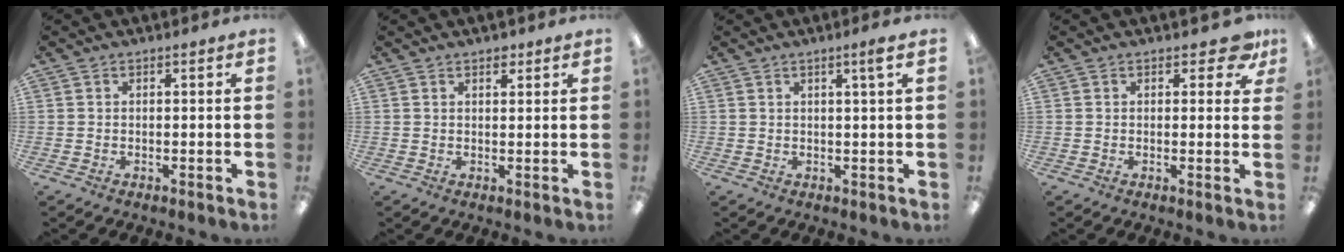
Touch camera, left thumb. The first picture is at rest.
{"total": 2.1, "force": [1.6, 0.9, 0.9], "torque": [-0.002, -0.007, 0.027]}
{"total": 2.5, "force": [1.4, -0.1, 2.1], "torque": [-0.043, -0.001, 0.022]}
{"total": 4.8, "force": [2.5, 2.6, 3.2], "torque": [-0.035, -0.004, 0.042]}